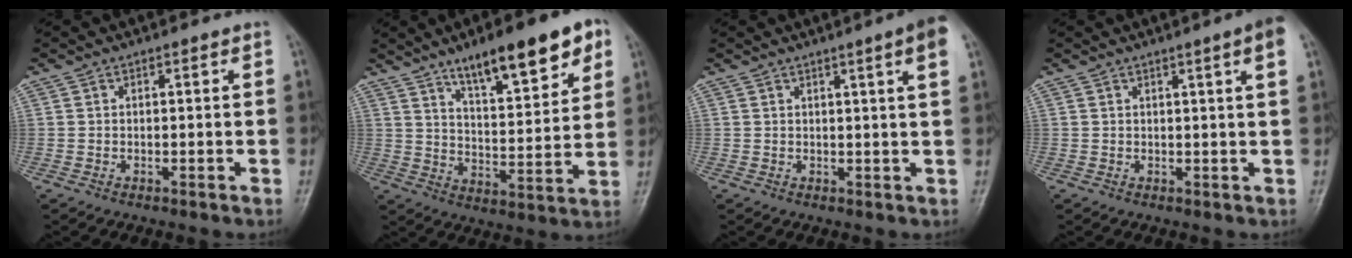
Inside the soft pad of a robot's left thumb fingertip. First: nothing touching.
{"total": 16.6, "force": [10.0, 5.0, 12.3], "torque": [-0.152, -0.040, 0.159]}
{"total": 5.2, "force": [2.4, -0.2, 4.6], "torque": [-0.058, -0.005, 0.029]}
{"total": 4.1, "force": [1.8, -0.3, 3.7], "torque": [-0.049, -0.004, 0.022]}